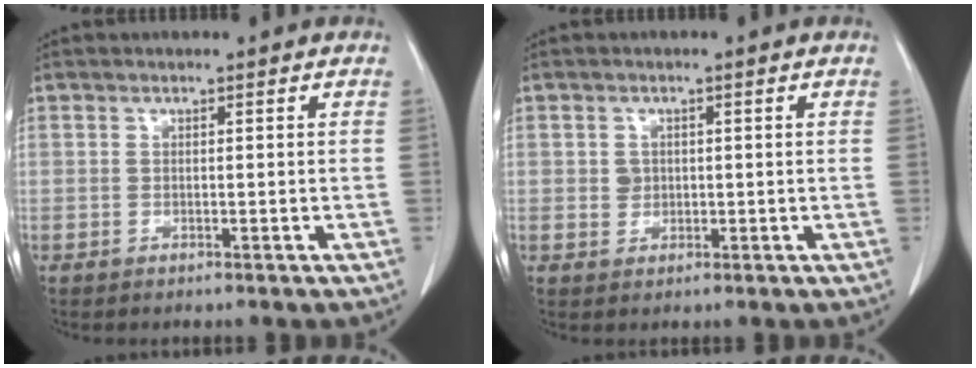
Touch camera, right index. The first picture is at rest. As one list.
[{"total": 1.7, "force": [0.1, 1.6, 0.6], "torque": [-0.013, 0.002, 0.008]}]